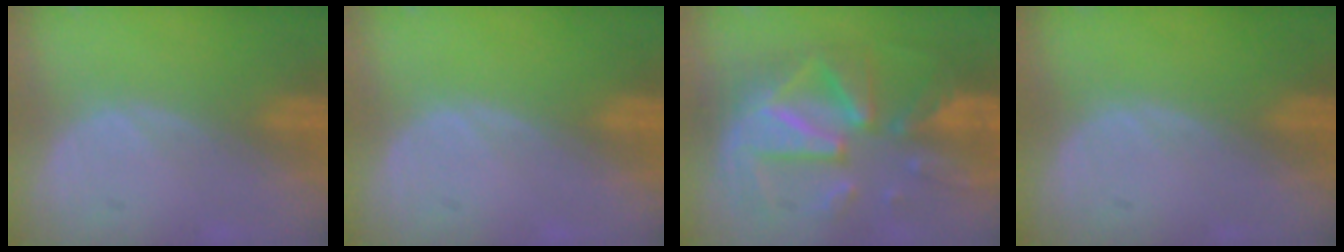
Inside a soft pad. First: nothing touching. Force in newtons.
{"total": 0.0}
{"total": 12.1, "press": 12.0, "slide": 1.3}
{"total": 0.0}